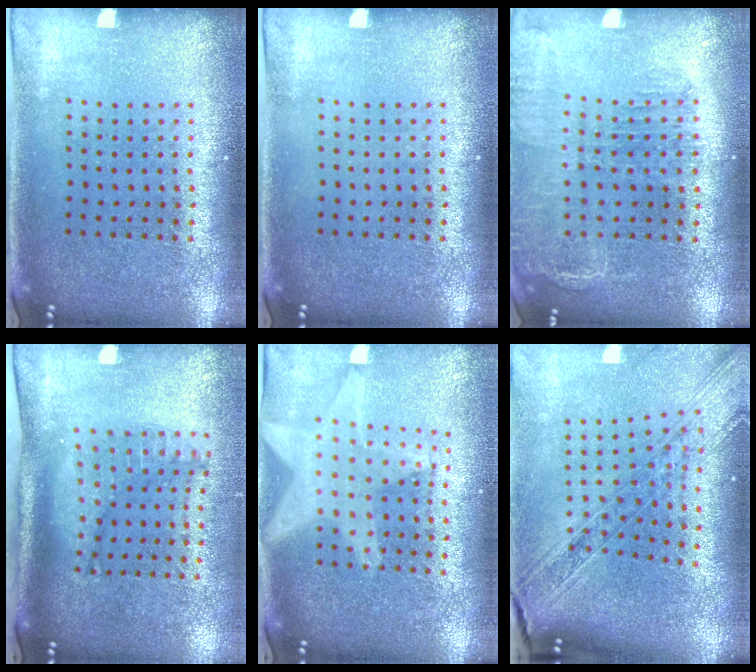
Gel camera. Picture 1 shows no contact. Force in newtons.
{"total": 0.0}
{"total": 1.6, "press": 1.5, "slide": 0.5}
{"total": 1.4, "press": 1.3, "slide": 0.6}
{"total": 2.2, "press": 1.8, "slide": 1.3}
{"total": 2.5, "press": 2.1, "slide": 1.3}